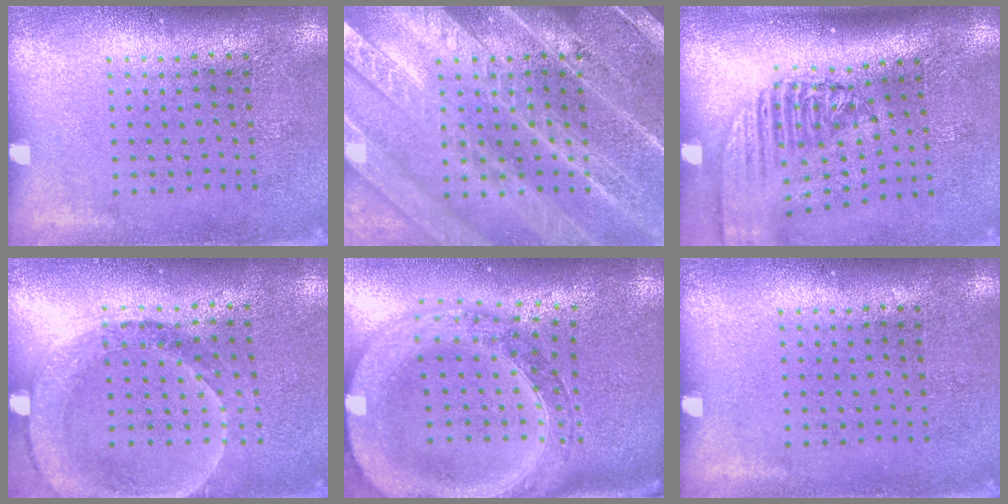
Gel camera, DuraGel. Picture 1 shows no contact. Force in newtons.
{"total": 6.0, "press": 5.9, "slide": 0.8}
{"total": 2.3, "press": 1.7, "slide": 1.5}
{"total": 1.8, "press": 1.6, "slide": 0.8}
{"total": 3.8, "press": 3.0, "slide": 2.3}
{"total": 0.0}